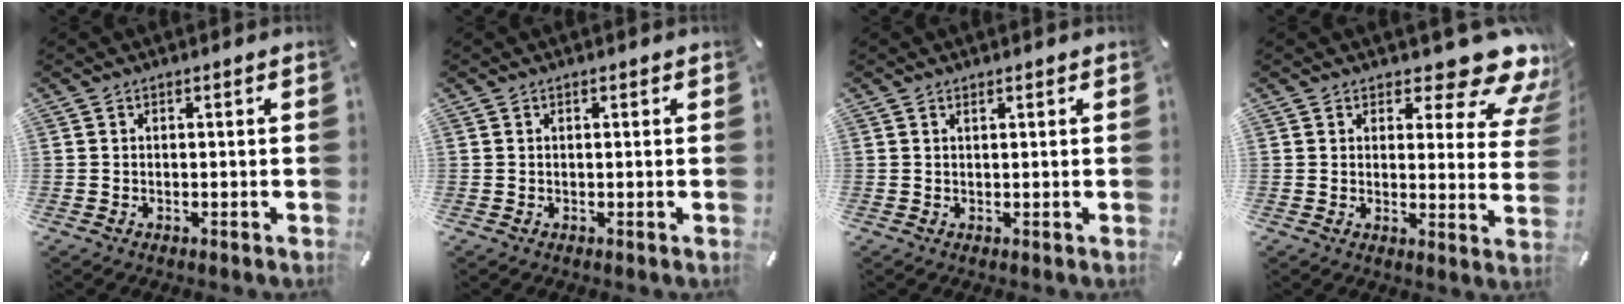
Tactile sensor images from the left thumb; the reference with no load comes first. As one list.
[{"total": 0.0}, {"total": 0.7, "force": [0.5, 0.2, 0.5], "torque": [-0.010, 0.000, 0.008]}, {"total": 11.0, "force": [8.0, 4.2, 6.2], "torque": [-0.063, -0.073, 0.134]}]